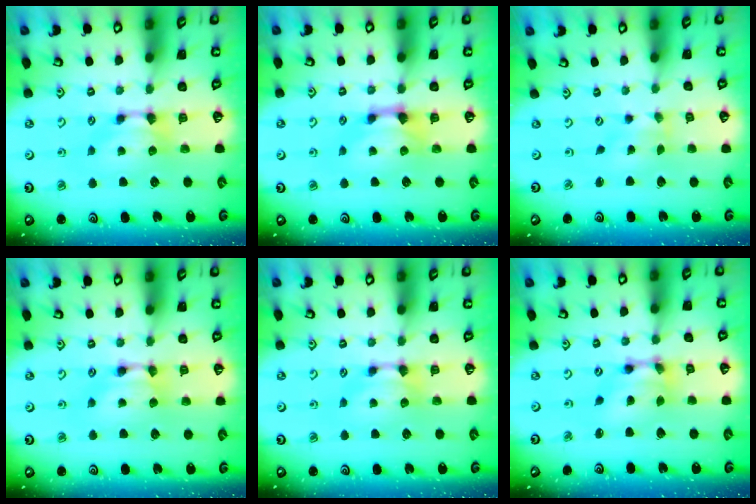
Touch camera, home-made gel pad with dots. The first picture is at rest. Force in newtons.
{"total": 1.5, "press": 1.2, "slide": 0.9}
{"total": 2.6, "press": 2.4, "slide": 1.0}
{"total": 1.7, "press": 1.7, "slide": 0.1}
{"total": 0.0}
{"total": 6.2, "press": 5.7, "slide": 2.5}